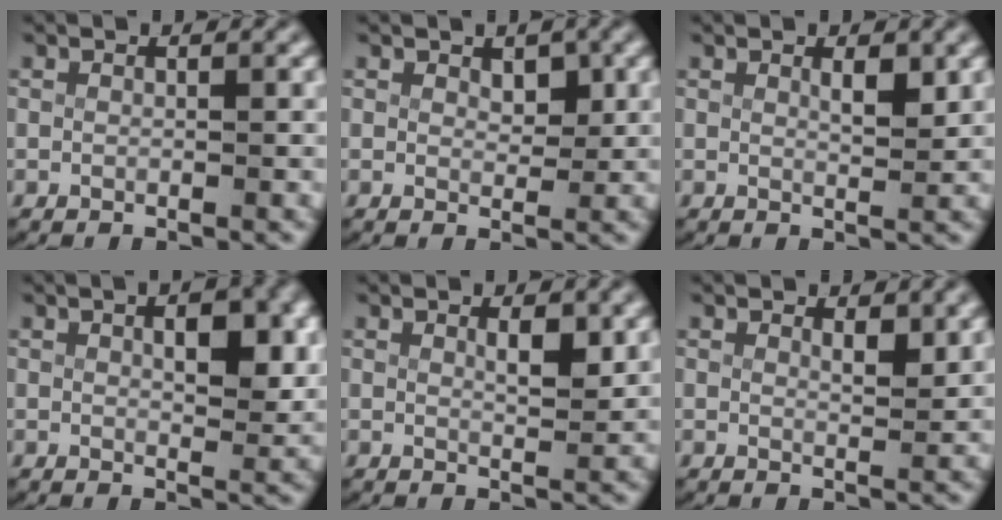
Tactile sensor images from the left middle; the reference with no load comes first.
{"total": 1.4, "force": [0.9, 0.7, 0.9], "torque": [-0.009, -0.015, 0.022]}
{"total": 1.8, "force": [0.9, 0.2, 1.6], "torque": [-0.023, -0.013, 0.020]}
{"total": 3.4, "force": [1.0, 1.2, 3.1], "torque": [-0.042, -0.008, 0.017]}
{"total": 2.1, "force": [0.9, 0.3, 1.8], "torque": [-0.028, -0.013, 0.021]}
{"total": 1.5, "force": [1.2, 0.1, 0.9], "torque": [-0.010, -0.016, 0.024]}